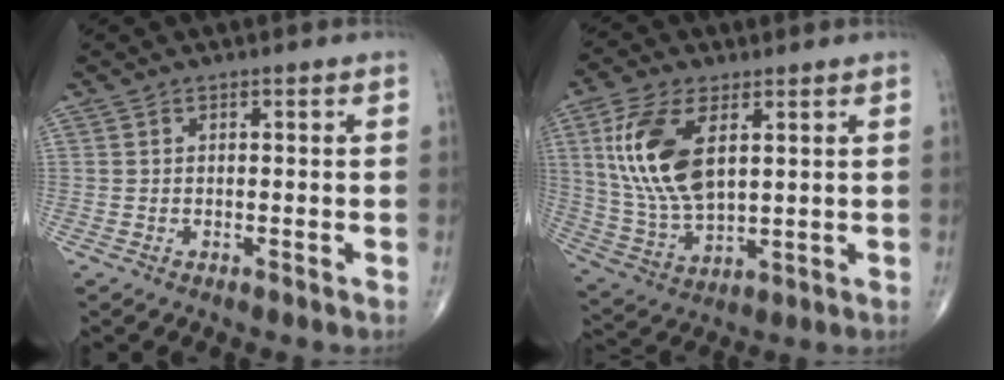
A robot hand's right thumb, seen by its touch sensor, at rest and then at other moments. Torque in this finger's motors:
{"motor_torque": [-0.72, 1.24, 0.74, 0.46, 0.19]}